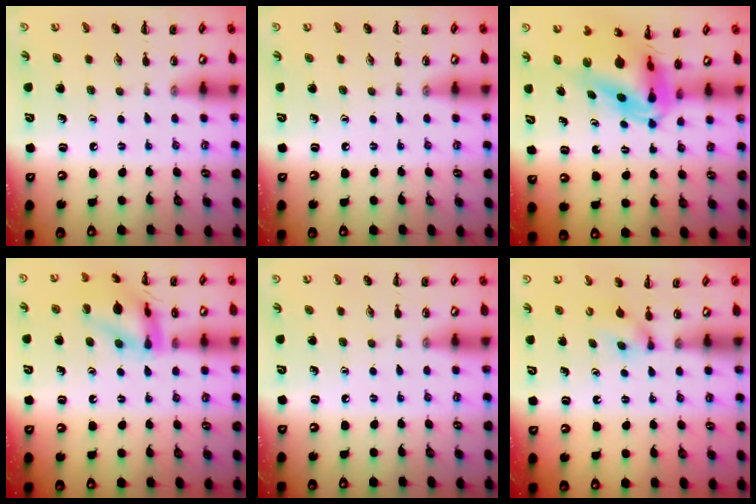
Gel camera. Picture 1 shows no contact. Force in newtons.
{"total": 0.0}
{"total": 7.9, "press": 7.5, "slide": 2.6}
{"total": 13.2, "press": 13.2, "slide": 0.7}
{"total": 0.0}
{"total": 3.4, "press": 3.2, "slide": 1.2}